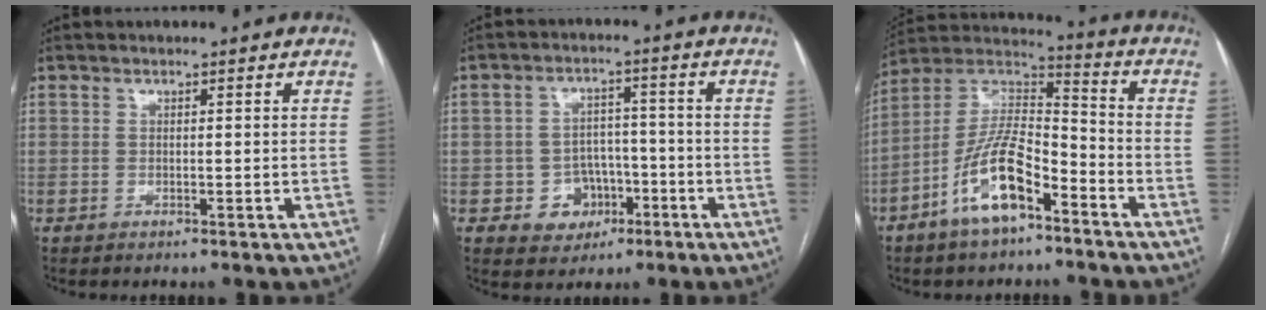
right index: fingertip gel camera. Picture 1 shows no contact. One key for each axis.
{"total": 6.3, "fx": -2.4, "fy": 5.6, "fz": 1.6, "tx": -0.017, "ty": 0.016, "tz": -0.027}
{"total": 13.4, "fx": -7.2, "fy": 4.5, "fz": 10.3, "tx": -0.210, "ty": 0.012, "tz": -0.132}